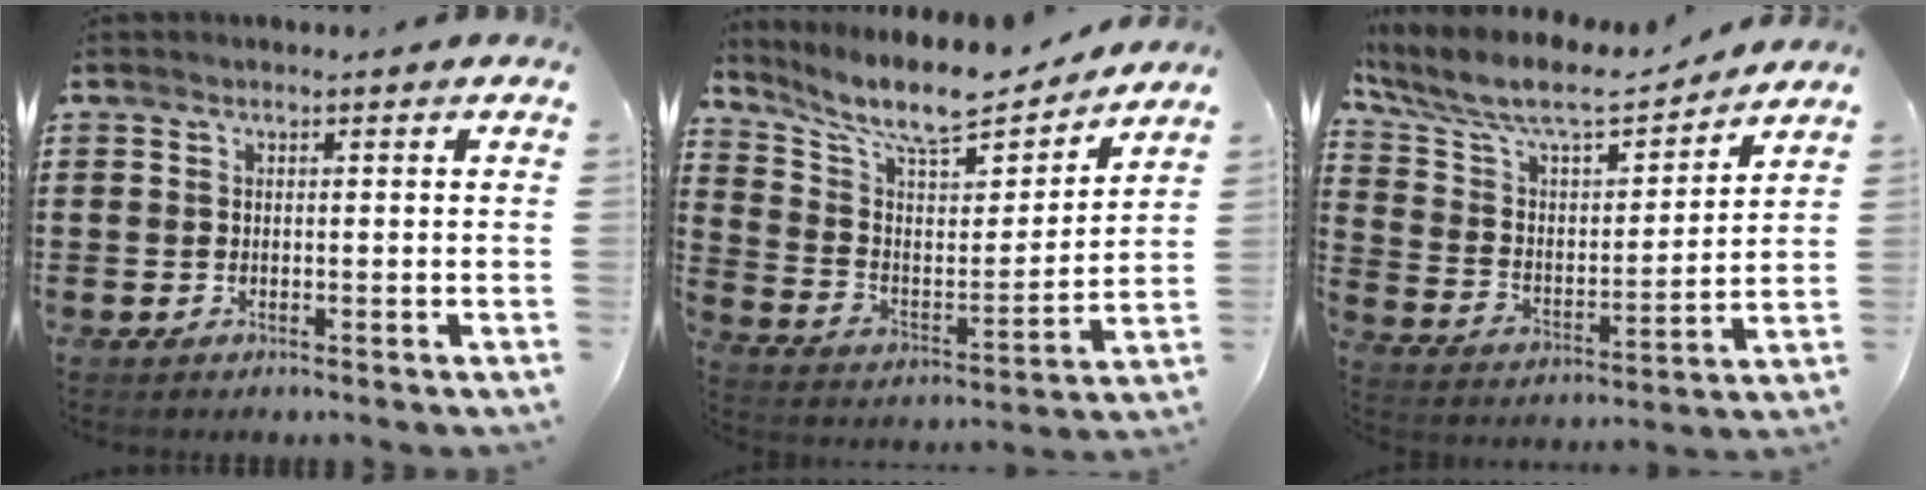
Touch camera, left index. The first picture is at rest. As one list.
[{"total": 10.3, "force": [9.1, 2.0, 4.5], "torque": [-0.119, -0.056, 0.156]}, {"total": 8.9, "force": [7.7, 2.0, 3.9], "torque": [-0.111, -0.050, 0.129]}]